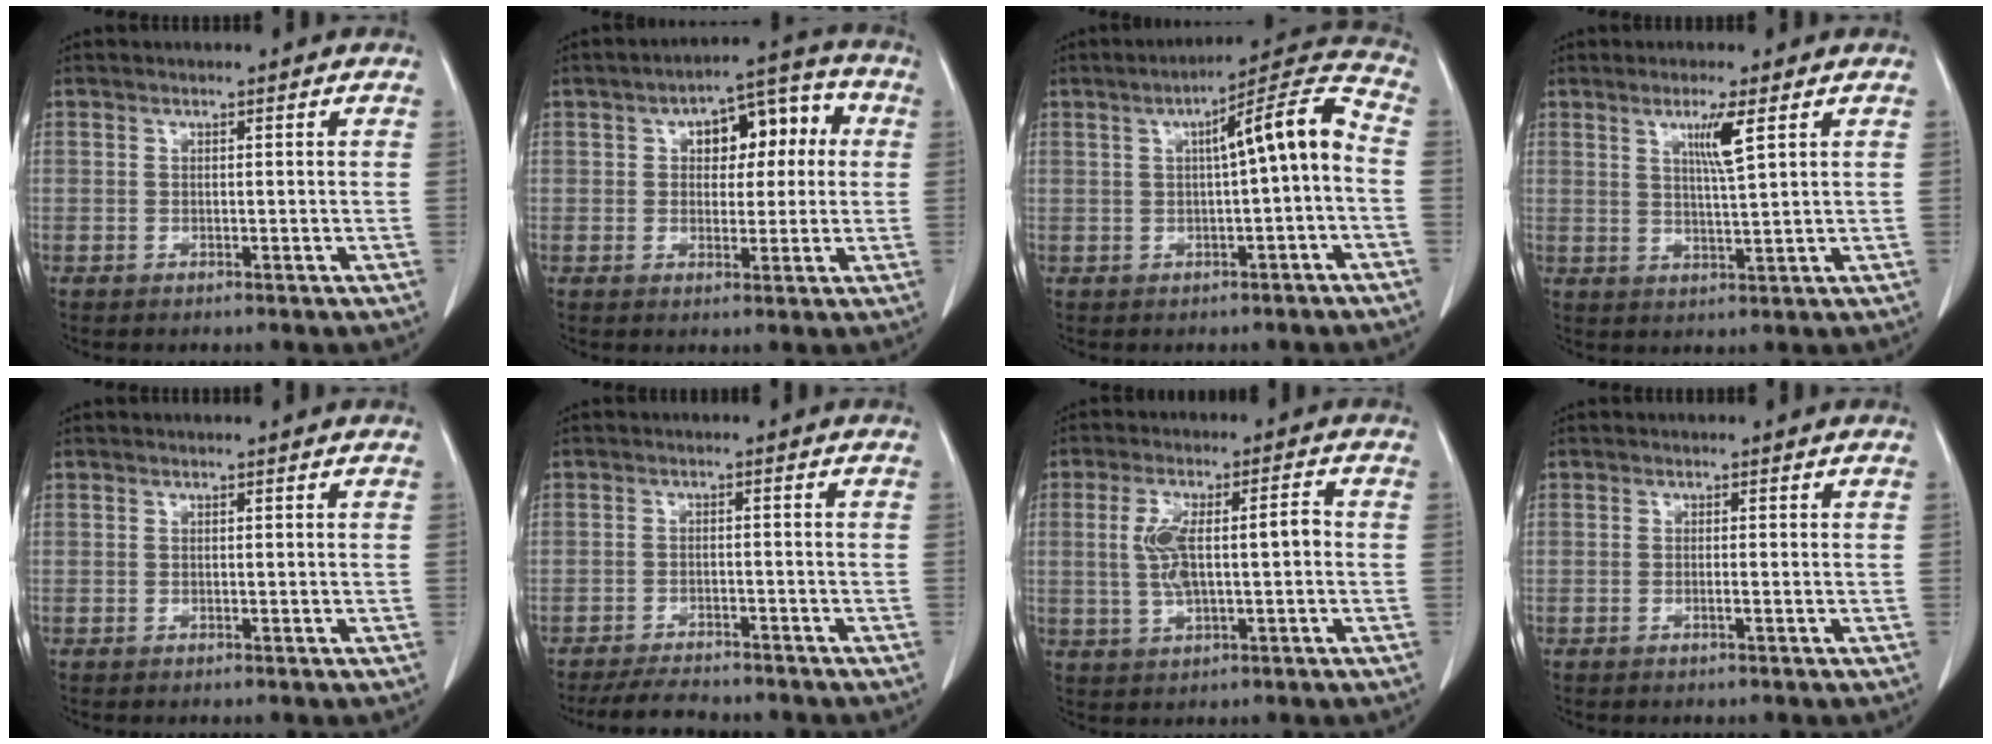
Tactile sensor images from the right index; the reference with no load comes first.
{"total": 9.3, "force": [2.0, 4.9, 7.7], "torque": [-0.095, 0.042, 0.028]}
{"total": 9.3, "force": [-0.1, 0.8, 9.3], "torque": [-0.132, 0.030, -0.003]}
{"total": 4.7, "force": [2.1, -0.4, 4.2], "torque": [-0.077, -0.007, 0.038]}
{"total": 0.0}
{"total": 6.4, "force": [-5.9, 1.4, 2.1], "torque": [-0.031, -0.013, -0.093]}
{"total": 8.4, "force": [-0.1, 2.6, 8.0], "torque": [-0.162, 0.022, 0.005]}
{"total": 0.7, "force": [-0.4, -0.1, 0.6], "torque": [-0.013, 0.001, -0.005]}